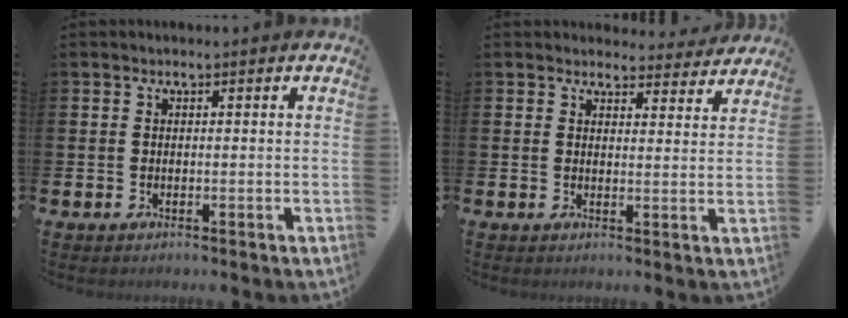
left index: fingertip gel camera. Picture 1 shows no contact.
{"total": 3.5, "force": [3.4, 0.8, 0.1], "torque": [0.004, -0.022, 0.058]}